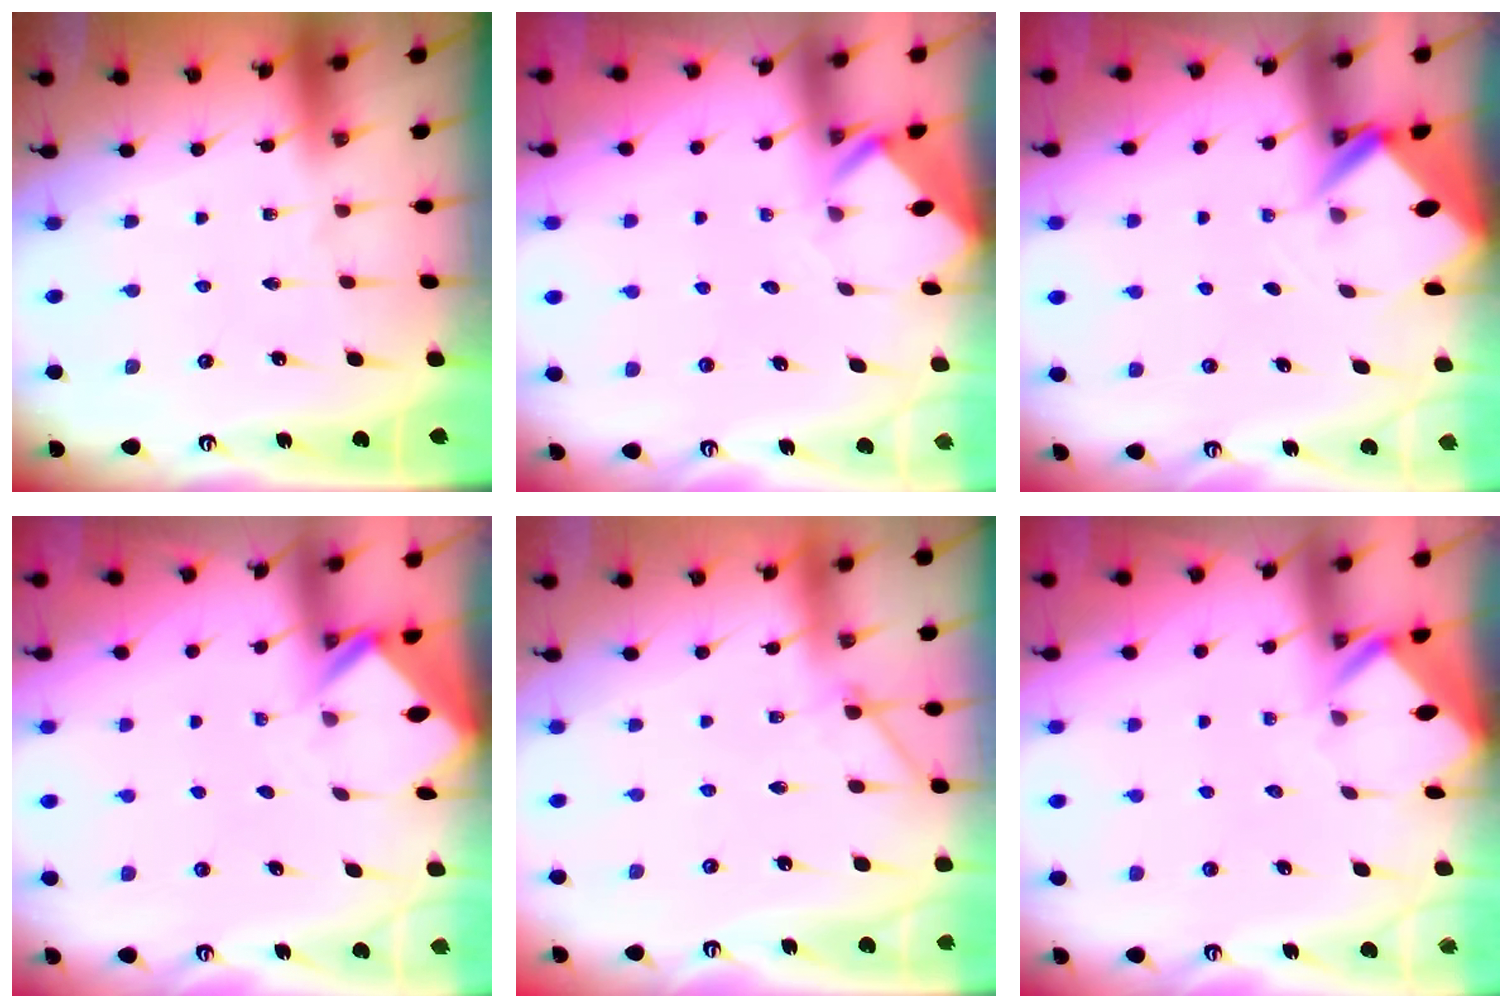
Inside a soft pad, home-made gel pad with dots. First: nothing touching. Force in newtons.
{"total": 3.4, "press": 3.4, "slide": 0.2}
{"total": 3.1, "press": 3.1, "slide": 0.0}
{"total": 2.5, "press": 2.5, "slide": 0.1}
{"total": 4.6, "press": 4.6, "slide": 0.5}
{"total": 2.9, "press": 2.9, "slide": 0.2}